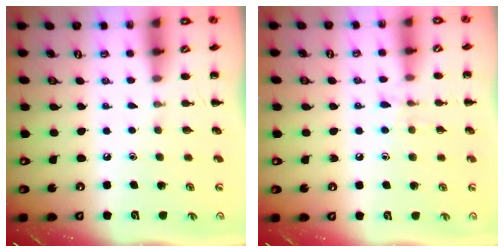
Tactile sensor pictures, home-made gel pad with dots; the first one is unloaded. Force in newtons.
{"total": 6.5, "press": 6.3, "slide": 1.4}